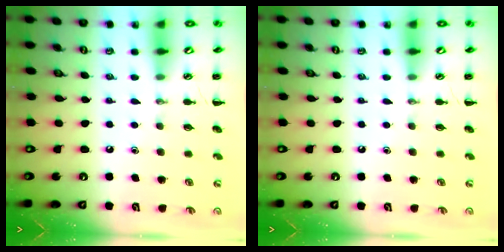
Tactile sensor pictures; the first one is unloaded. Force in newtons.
{"total": 0.0}